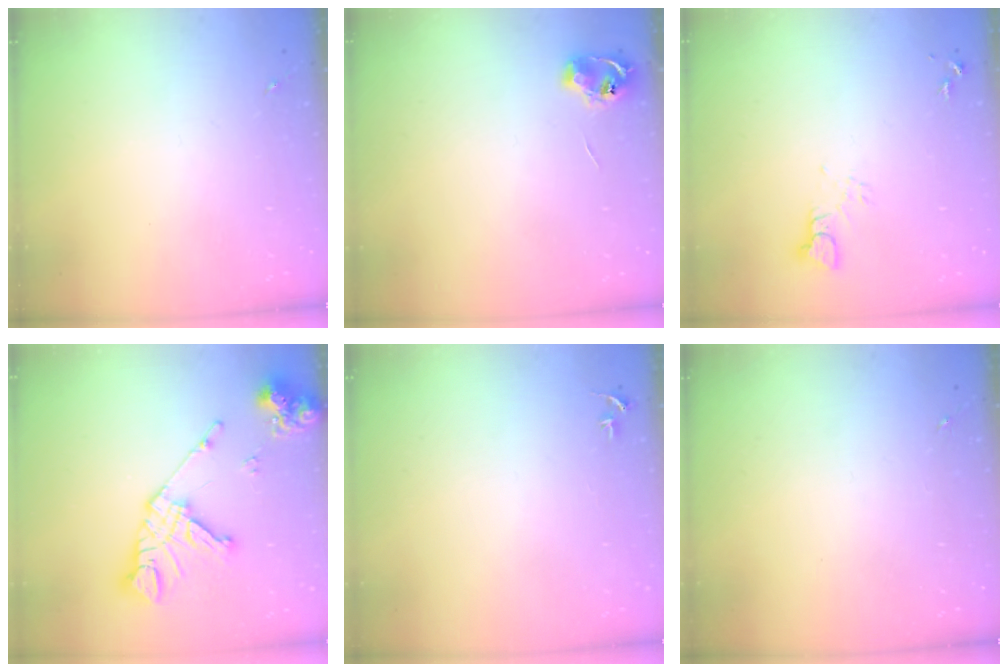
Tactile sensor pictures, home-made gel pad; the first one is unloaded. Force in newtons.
{"total": 6.0, "press": 6.0, "slide": 0.7}
{"total": 3.3, "press": 3.3, "slide": 0.3}
{"total": 16.6, "press": 16.5, "slide": 2.0}
{"total": 3.1, "press": 3.1, "slide": 0.4}
{"total": 0.0}